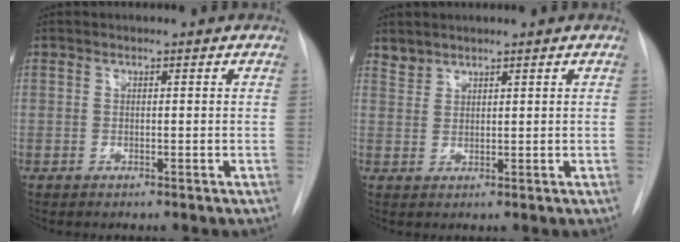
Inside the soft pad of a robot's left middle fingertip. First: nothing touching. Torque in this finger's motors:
{"motor_torque": [0.00, 0.01, 0.03, 0.00]}